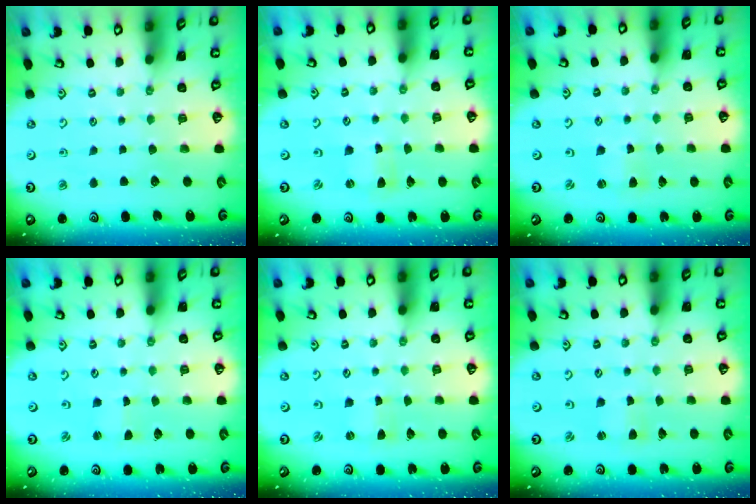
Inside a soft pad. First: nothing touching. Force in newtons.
{"total": 0.0}
{"total": 1.0, "press": 1.0, "slide": 0.1}
{"total": 0.0}
{"total": 0.5, "press": 0.5, "slide": 0.1}
{"total": 1.8, "press": 1.8, "slide": 0.3}